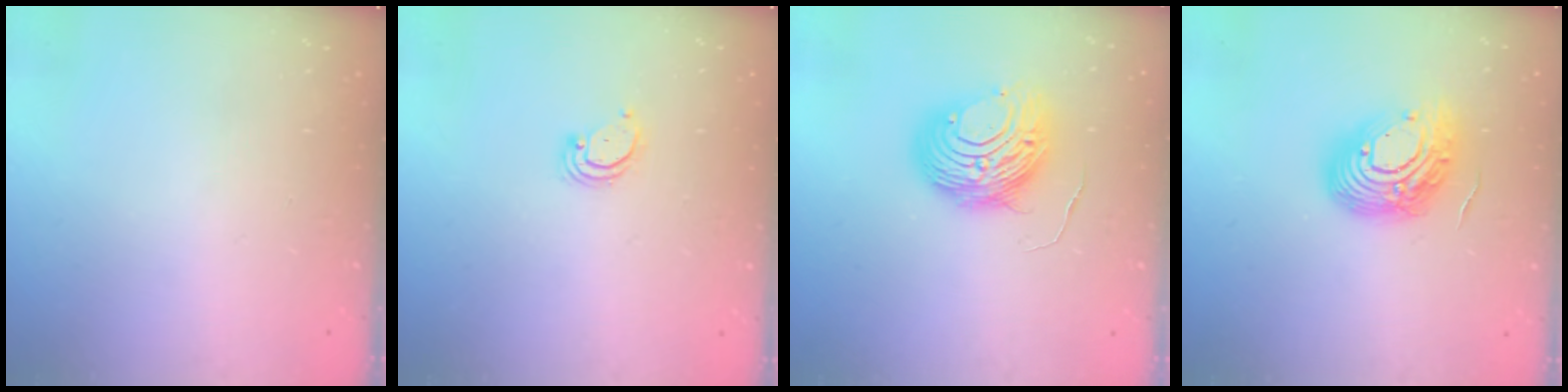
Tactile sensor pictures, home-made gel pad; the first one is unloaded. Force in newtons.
{"total": 2.3, "press": 2.3, "slide": 0.2}
{"total": 9.5, "press": 9.5, "slide": 0.8}
{"total": 16.1, "press": 16.0, "slide": 1.1}